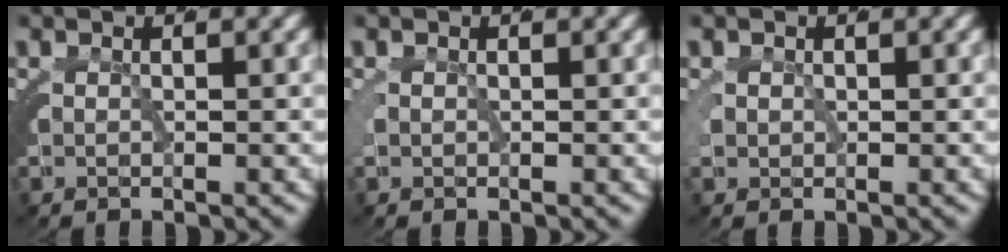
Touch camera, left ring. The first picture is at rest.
{"total": 0.7, "force": [-0.1, 0.6, 0.3], "torque": [-0.013, 0.000, -0.001]}
{"total": 1.3, "force": [0.2, 1.2, 0.6], "torque": [-0.023, -0.003, 0.004]}